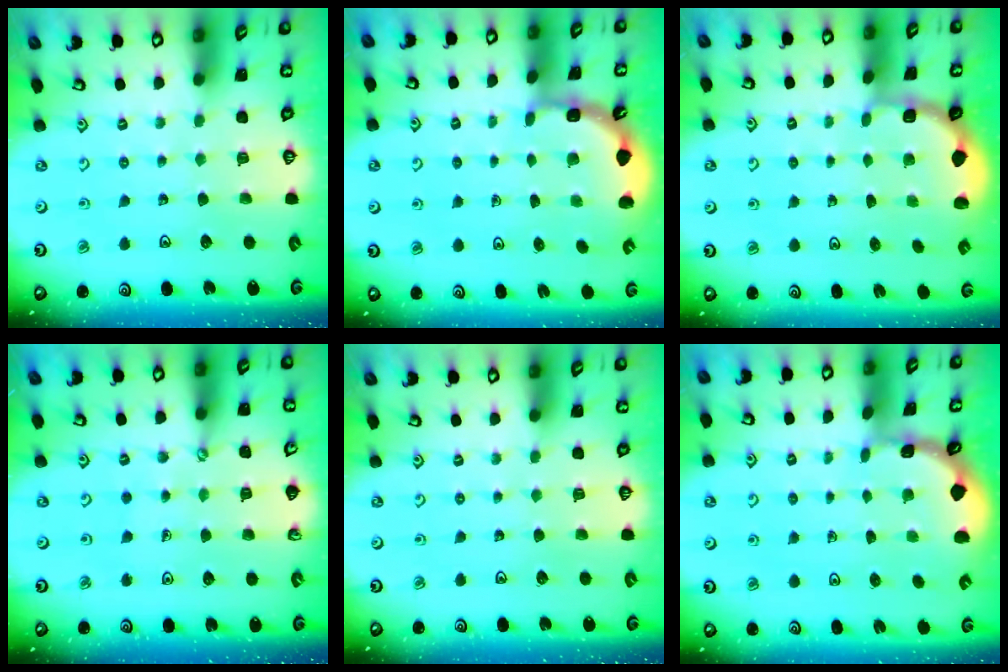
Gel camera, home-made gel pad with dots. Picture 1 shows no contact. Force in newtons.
{"total": 1.9, "press": 1.8, "slide": 0.6}
{"total": 1.9, "press": 1.8, "slide": 0.7}
{"total": 1.1, "press": 1.1, "slide": 0.1}
{"total": 0.0}
{"total": 1.1, "press": 1.1, "slide": 0.2}